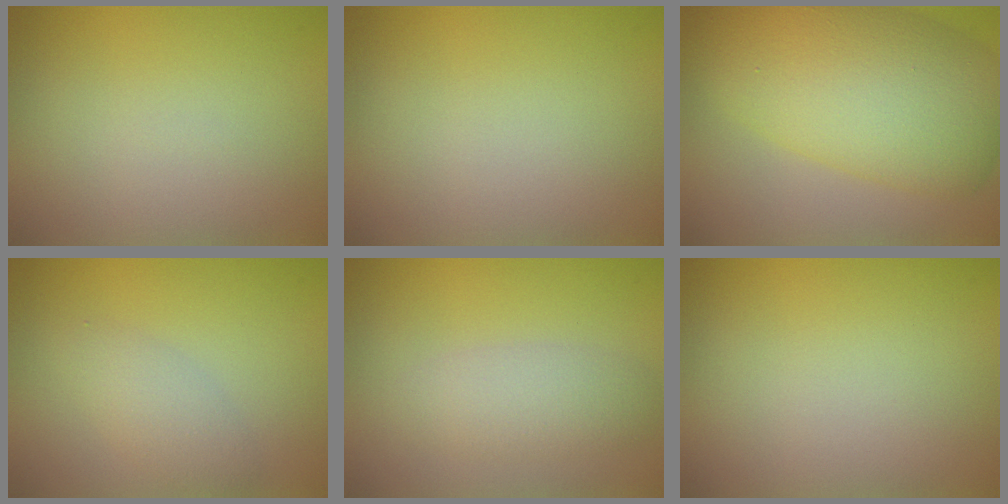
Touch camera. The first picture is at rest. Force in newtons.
{"total": 0.0}
{"total": 10.7, "press": 10.7, "slide": 0.3}
{"total": 2.2, "press": 2.2, "slide": 0.1}
{"total": 2.7, "press": 2.7, "slide": 0.2}
{"total": 0.0}